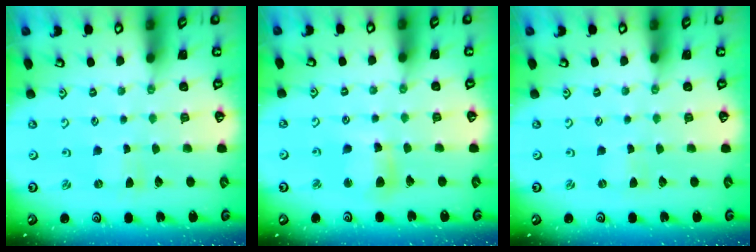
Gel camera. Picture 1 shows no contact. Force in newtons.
{"total": 8.0, "press": 8.0, "slide": 0.5}
{"total": 0.0}